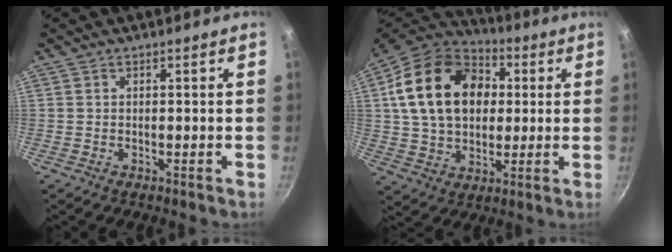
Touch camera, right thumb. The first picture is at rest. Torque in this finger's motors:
{"motor_torque": [-0.45, 2.99, 1.13, 0.45, 0.30]}